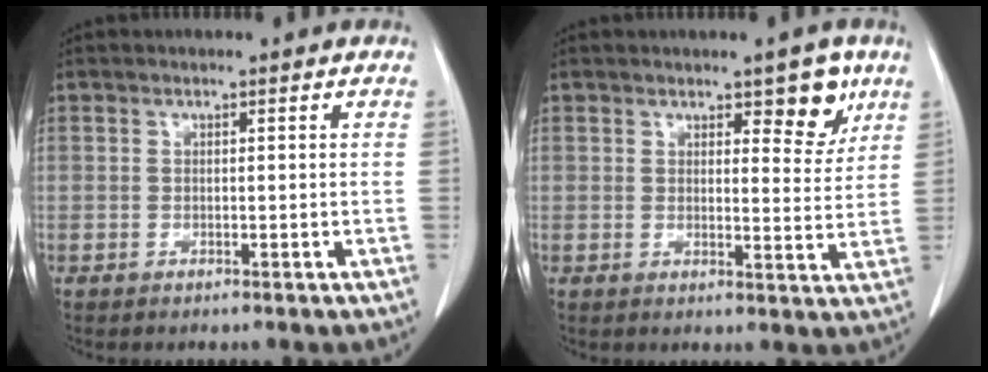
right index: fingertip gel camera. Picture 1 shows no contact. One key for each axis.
{"total": 6.0, "fx": 3.6, "fy": 2.3, "fz": 4.2, "tx": -0.049, "ty": -0.003, "tz": 0.047}